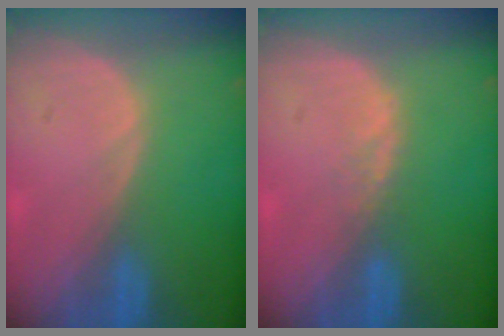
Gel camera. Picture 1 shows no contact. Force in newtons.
{"total": 1.0, "press": 1.0, "slide": 0.2}